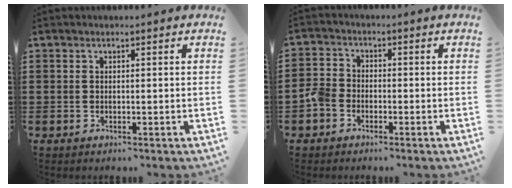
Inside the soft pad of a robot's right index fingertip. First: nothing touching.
{"total": 3.5, "force": [-1.9, 2.5, 1.4], "torque": [-0.059, -0.001, -0.046]}